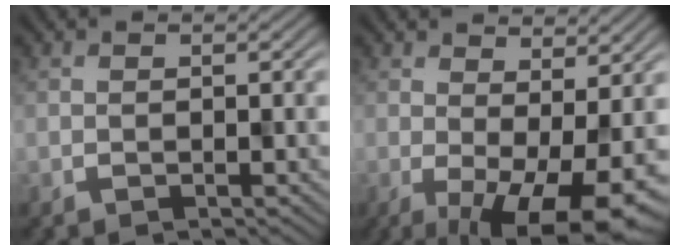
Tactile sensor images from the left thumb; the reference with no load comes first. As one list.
[{"total": 9.5, "force": [-2.7, 3.0, 8.6], "torque": [-0.120, -0.026, -0.018]}]